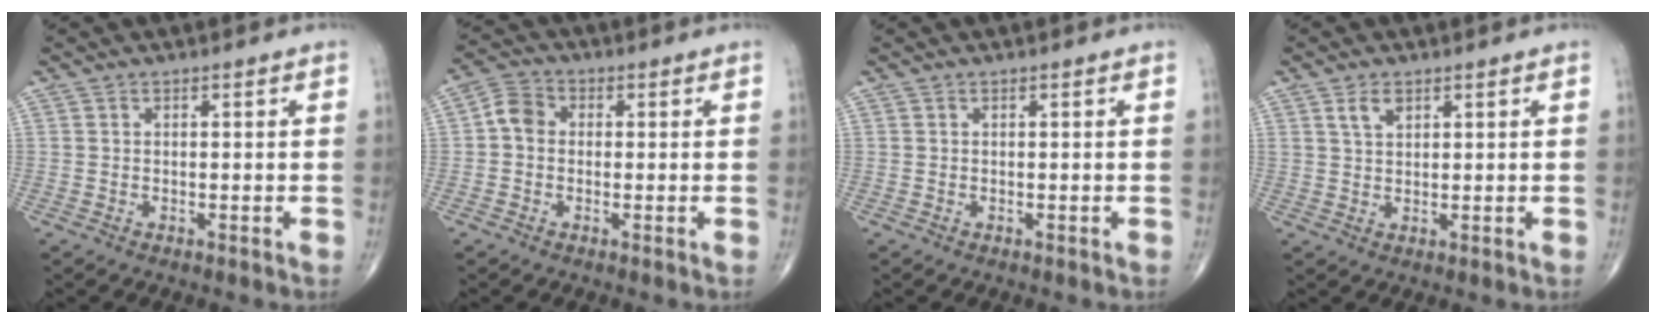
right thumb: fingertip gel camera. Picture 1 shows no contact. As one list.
[{"total": 4.4, "force": [-0.1, 3.7, 2.5], "torque": [-0.036, 0.014, -0.014]}, {"total": 0.0}, {"total": 2.9, "force": [1.6, 1.6, 1.7], "torque": [-0.025, -0.004, 0.035]}]